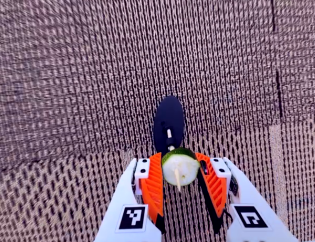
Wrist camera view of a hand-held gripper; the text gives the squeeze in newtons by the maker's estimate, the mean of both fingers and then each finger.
{"total": 9.0, "left": 8.5, "right": 9.5}